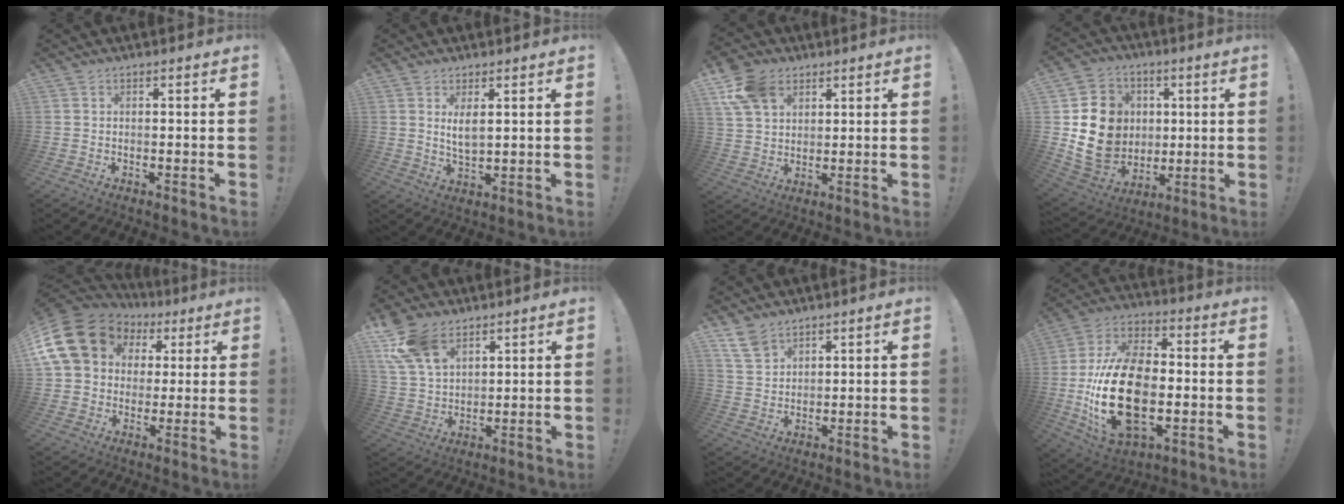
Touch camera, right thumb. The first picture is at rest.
{"total": 4.6, "force": [1.8, 1.8, 3.8], "torque": [-0.064, -0.009, 0.029]}
{"total": 12.1, "force": [6.0, 8.6, 6.0], "torque": [-0.118, -0.024, 0.118]}
{"total": 17.5, "force": [1.2, 15.4, 8.3], "torque": [-0.142, 0.005, 0.050]}
{"total": 18.8, "force": [6.3, 14.7, 9.9], "torque": [-0.182, -0.022, 0.132]}
{"total": 13.6, "force": [8.0, 8.3, 7.2], "torque": [-0.152, -0.035, 0.155]}
{"total": 8.1, "force": [5.9, 4.8, 2.7], "torque": [-0.054, -0.030, 0.118]}
{"total": 26.5, "force": [-4.1, 16.1, 20.6], "torque": [-0.409, 0.023, -0.056]}